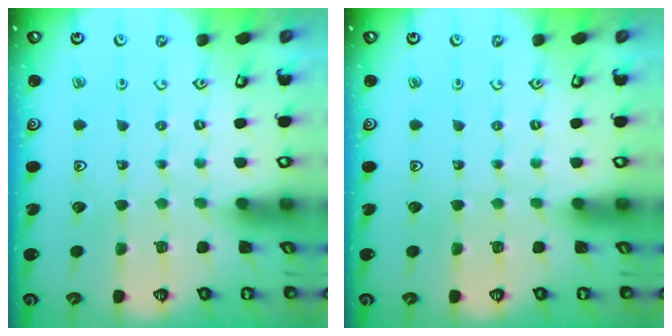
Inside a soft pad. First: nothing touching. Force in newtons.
{"total": 0.0}